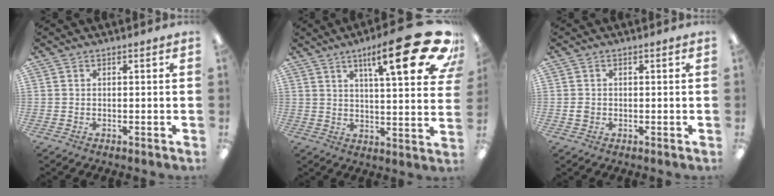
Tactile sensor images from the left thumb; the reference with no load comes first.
{"total": 22.9, "force": [11.5, 5.8, 18.9], "torque": [-0.260, -0.063, 0.168]}
{"total": 1.7, "force": [0.0, 1.5, 0.7], "torque": [-0.013, 0.005, -0.002]}